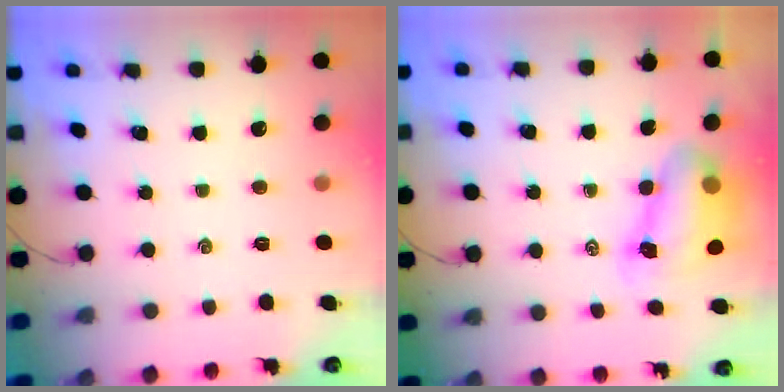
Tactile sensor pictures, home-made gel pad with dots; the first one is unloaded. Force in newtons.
{"total": 8.5, "press": 8.2, "slide": 2.2}